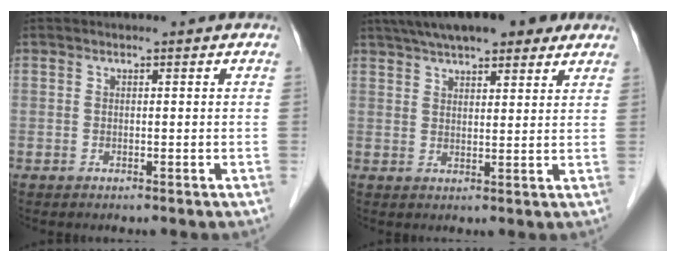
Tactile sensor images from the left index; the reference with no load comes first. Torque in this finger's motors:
{"motor_torque": [1.04, -1.09, 1.05, 0.21]}